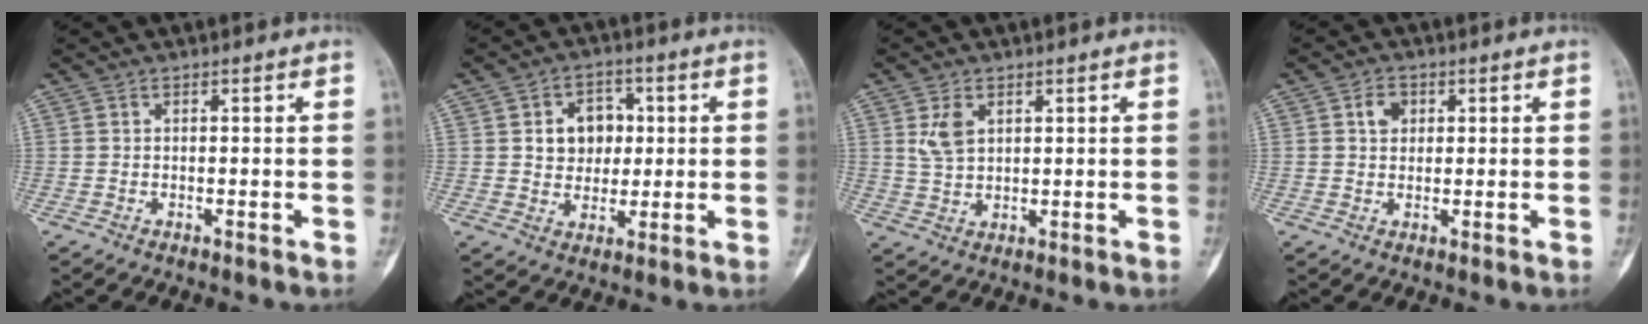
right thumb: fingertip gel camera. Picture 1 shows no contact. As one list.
[{"total": 8.2, "force": [1.5, 6.6, 4.6], "torque": [-0.028, 0.001, 0.023]}, {"total": 4.5, "force": [1.8, 2.8, 3.0], "torque": [-0.051, -0.008, 0.040]}, {"total": 3.3, "force": [1.0, 2.6, 1.8], "torque": [-0.016, 0.002, 0.016]}]